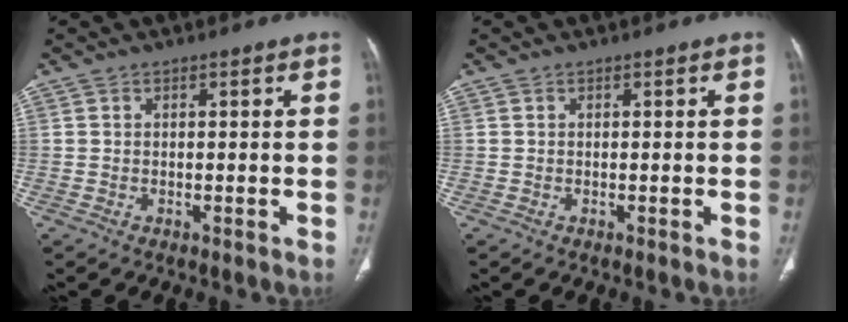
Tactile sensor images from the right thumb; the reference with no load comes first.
{"total": 0.0}